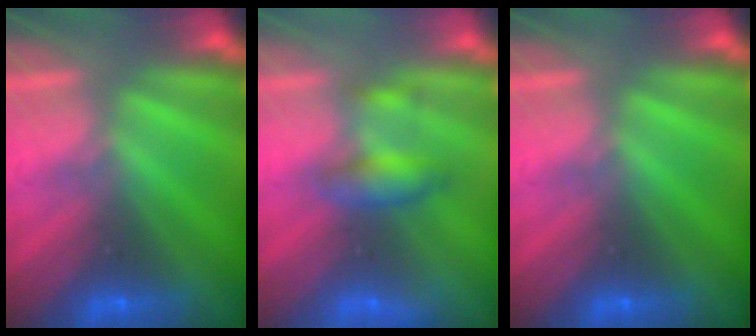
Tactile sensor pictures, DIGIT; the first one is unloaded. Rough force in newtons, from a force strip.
{"total": 2.0}
{"total": 0.0}